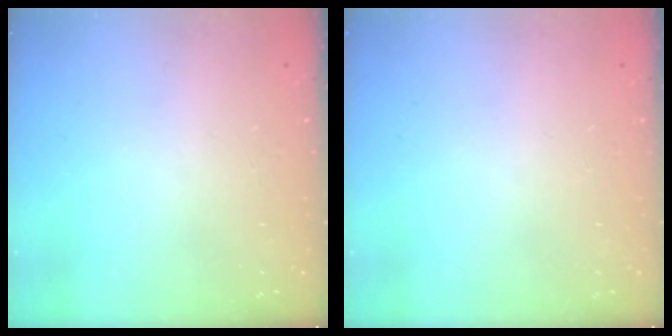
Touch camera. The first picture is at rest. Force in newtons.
{"total": 0.0}